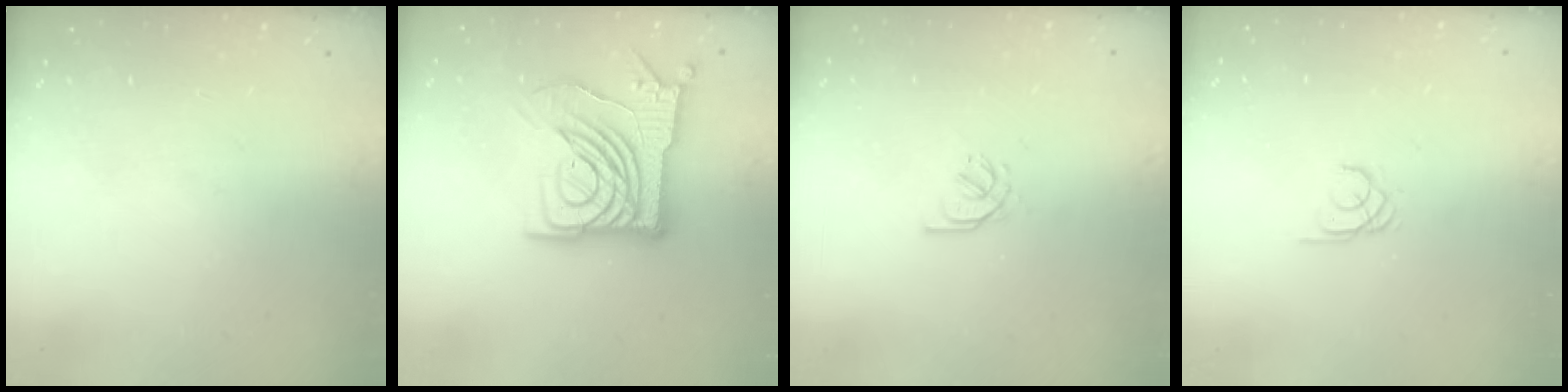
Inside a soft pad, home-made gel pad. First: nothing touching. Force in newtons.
{"total": 20.4, "press": 20.2, "slide": 2.3}
{"total": 2.4, "press": 2.4, "slide": 0.5}
{"total": 1.3, "press": 1.3, "slide": 0.1}